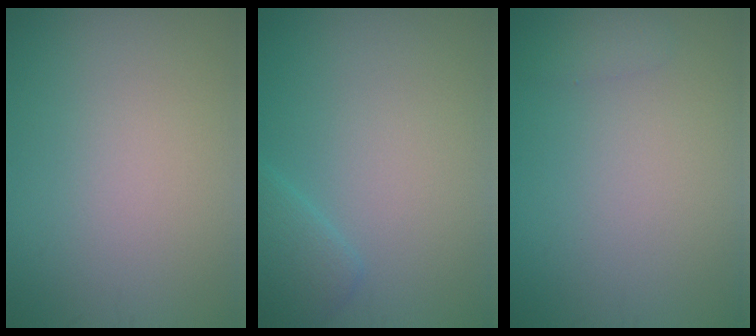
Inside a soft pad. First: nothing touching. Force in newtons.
{"total": 1.9, "press": 1.9, "slide": 0.1}
{"total": 0.8, "press": 0.8, "slide": 0.0}